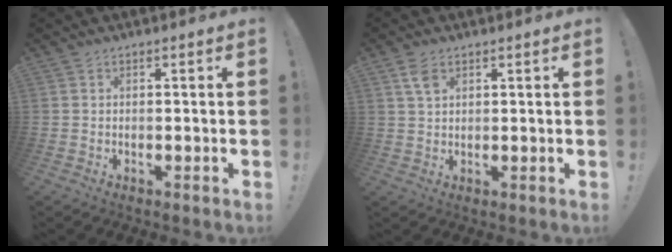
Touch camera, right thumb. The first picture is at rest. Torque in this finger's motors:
{"motor_torque": [-0.03, 0.02, -0.12, 0.18, 0.00]}